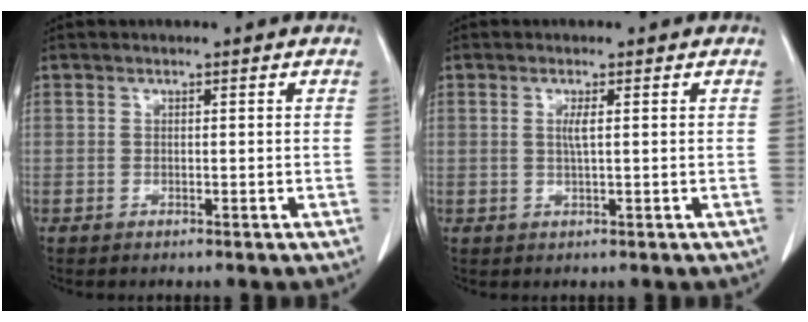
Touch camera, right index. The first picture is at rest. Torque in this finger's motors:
{"motor_torque": [0.19, -0.02, 0.02, 0.02]}